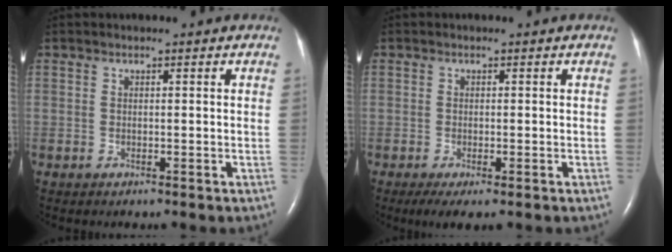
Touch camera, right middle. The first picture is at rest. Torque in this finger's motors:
{"motor_torque": [0.65, -0.56, 0.23, 0.07]}